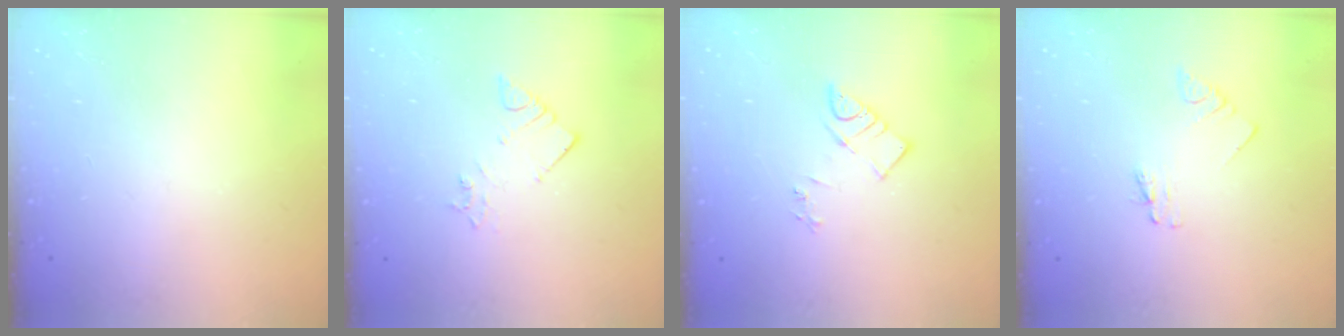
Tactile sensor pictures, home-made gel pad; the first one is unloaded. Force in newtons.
{"total": 2.8, "press": 2.7, "slide": 0.5}
{"total": 6.0, "press": 6.0, "slide": 0.2}
{"total": 1.6, "press": 1.6, "slide": 0.2}